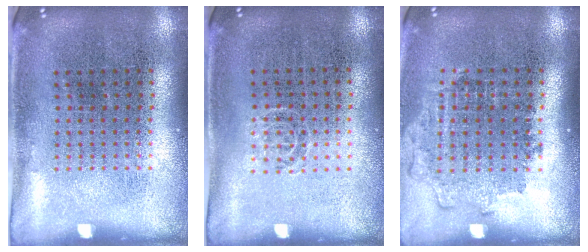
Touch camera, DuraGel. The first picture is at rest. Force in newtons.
{"total": 0.5, "press": 0.4, "slide": 0.3}
{"total": 1.2, "press": 1.1, "slide": 0.5}